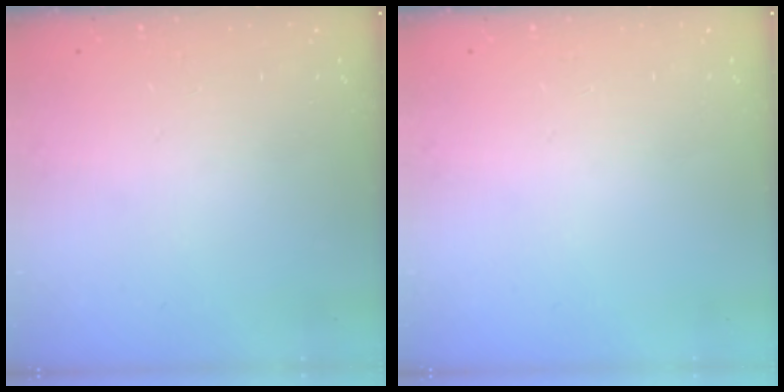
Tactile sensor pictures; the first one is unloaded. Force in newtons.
{"total": 0.0}